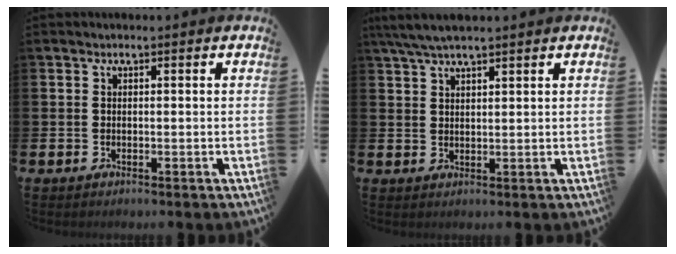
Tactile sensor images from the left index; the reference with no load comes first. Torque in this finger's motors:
{"motor_torque": [0.26, -0.63, 0.40, 0.21]}